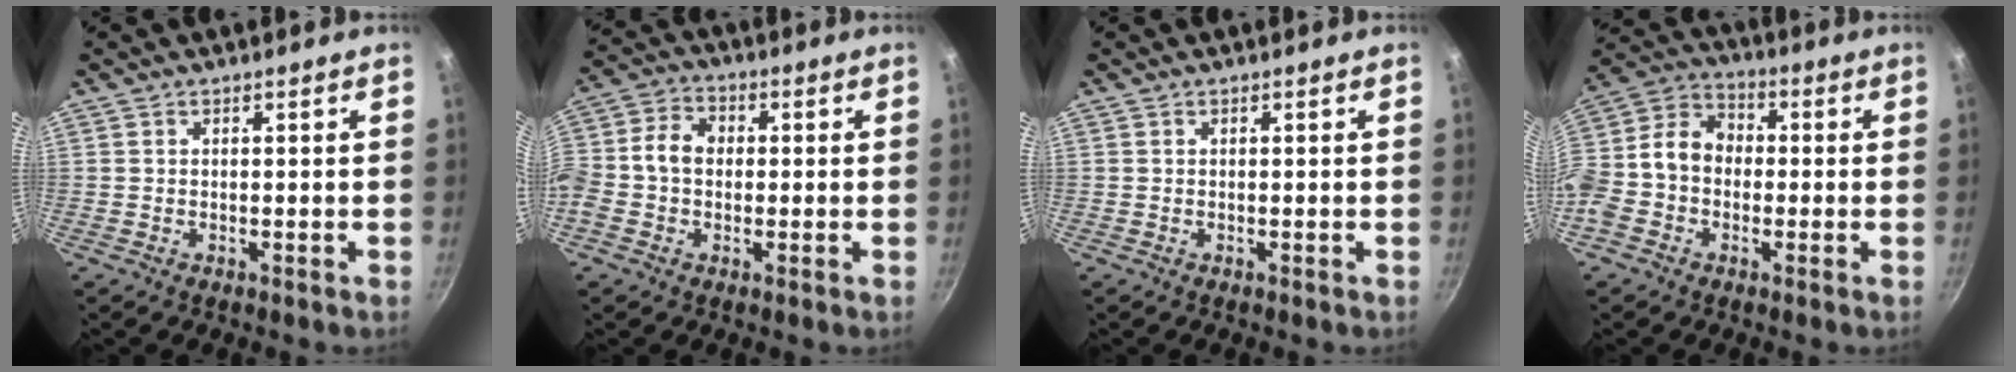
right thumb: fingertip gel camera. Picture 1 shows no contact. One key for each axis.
{"total": 9.1, "fx": -0.3, "fy": 7.1, "fz": 5.7, "tx": -0.094, "ty": 0.026, "tz": -0.028}
{"total": 0.0}
{"total": 13.2, "fx": -1.9, "fy": 10.4, "fz": 7.9, "tx": -0.127, "ty": 0.049, "tz": -0.057}